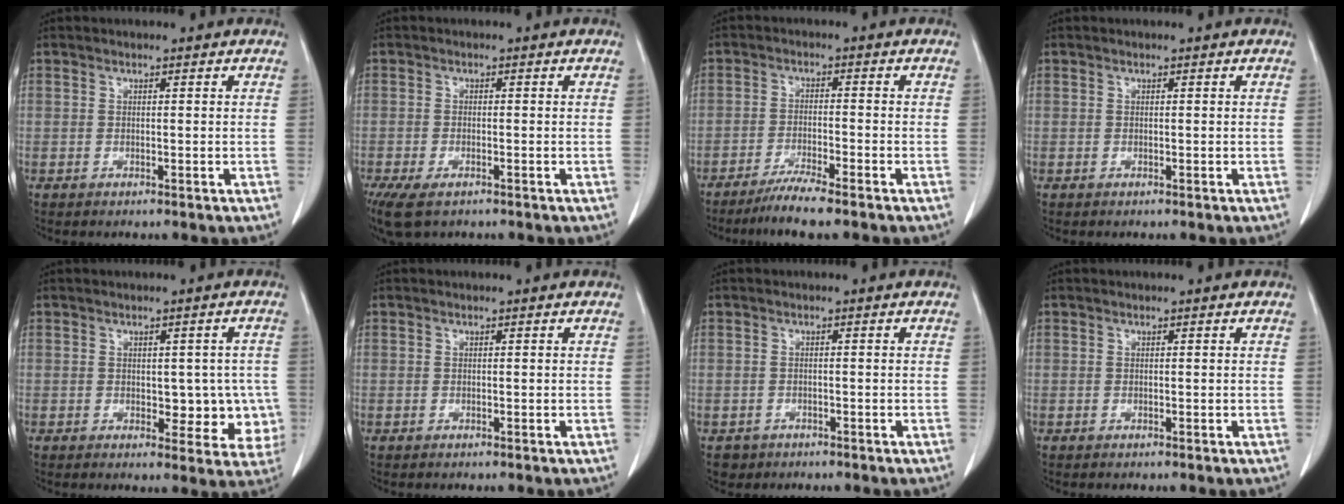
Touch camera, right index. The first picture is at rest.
{"total": 6.3, "force": [-4.3, 2.4, 3.9], "torque": [-0.071, -0.015, -0.070]}
{"total": 5.6, "force": [-4.6, -0.5, 3.2], "torque": [-0.054, -0.016, -0.082]}
{"total": 0.0}
{"total": 6.5, "force": [-0.6, 3.9, 5.1], "torque": [-0.033, 0.013, -0.001]}
{"total": 0.0}
{"total": 1.9, "force": [-1.1, 1.5, -0.1], "torque": [-0.001, 0.005, -0.017]}
{"total": 0.0}